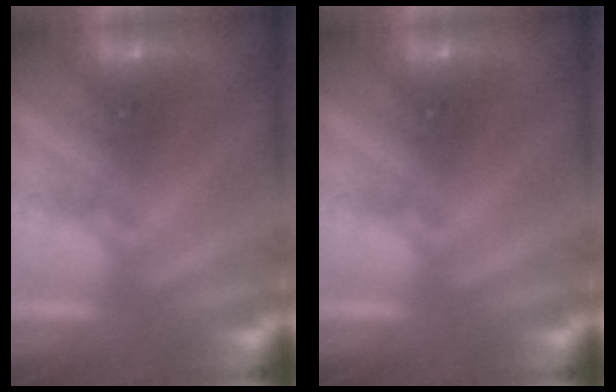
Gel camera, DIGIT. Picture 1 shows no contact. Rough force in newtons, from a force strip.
{"total": 0.0}